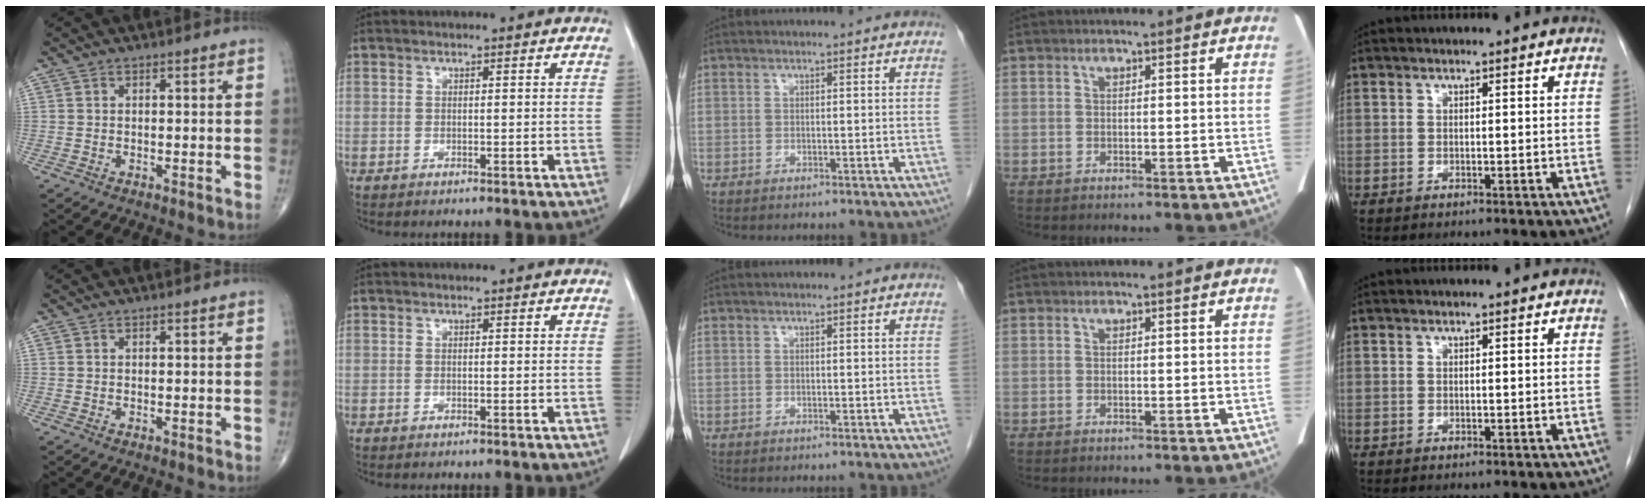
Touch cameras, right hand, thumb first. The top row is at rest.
{}